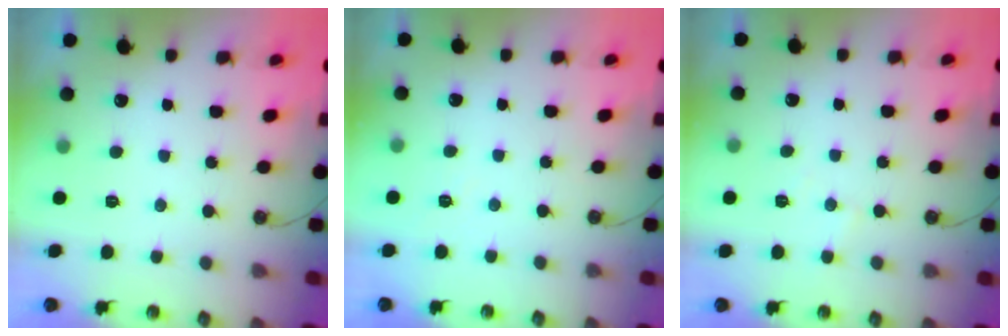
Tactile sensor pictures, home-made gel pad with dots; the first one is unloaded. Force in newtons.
{"total": 3.5, "press": 3.5, "slide": 0.5}
{"total": 4.0, "press": 3.9, "slide": 0.6}